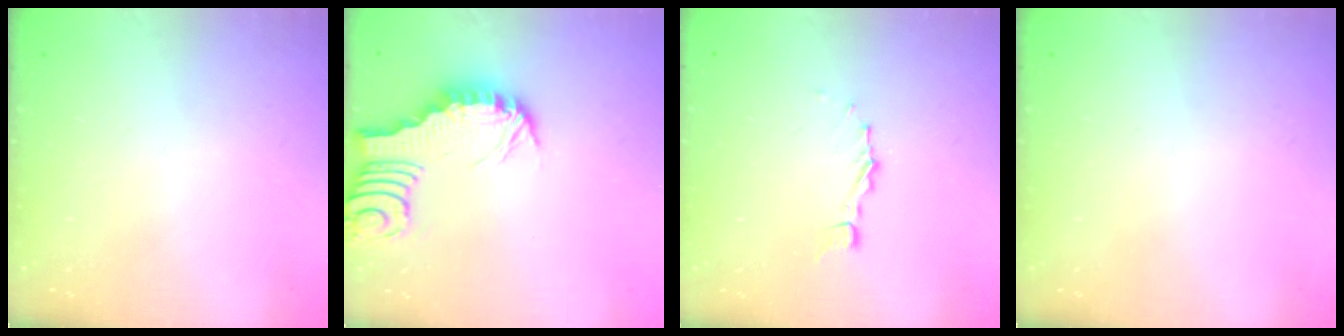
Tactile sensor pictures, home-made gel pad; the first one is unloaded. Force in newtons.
{"total": 3.1, "press": 3.1, "slide": 0.3}
{"total": 3.4, "press": 3.4, "slide": 0.2}
{"total": 0.0}